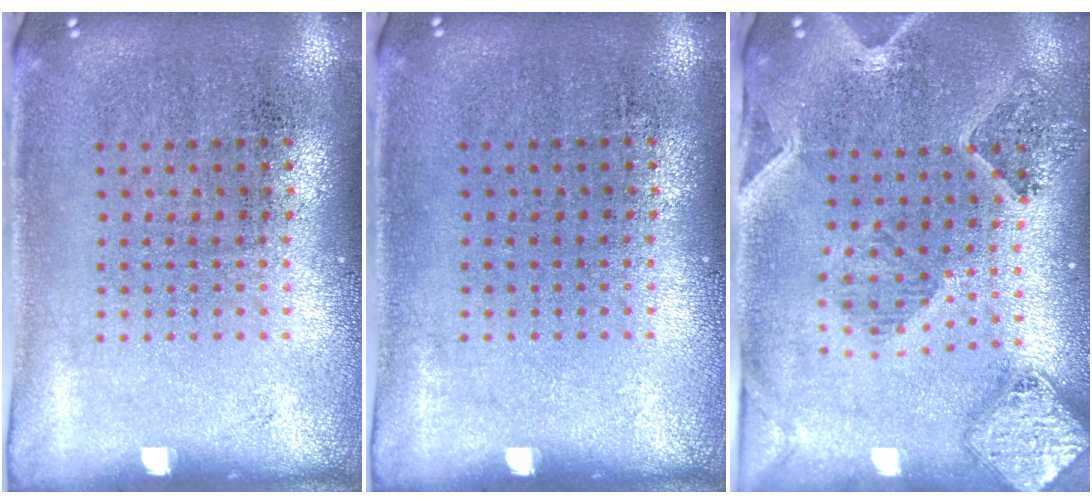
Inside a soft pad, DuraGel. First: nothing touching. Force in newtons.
{"total": 0.0}
{"total": 1.5, "press": 1.4, "slide": 0.4}